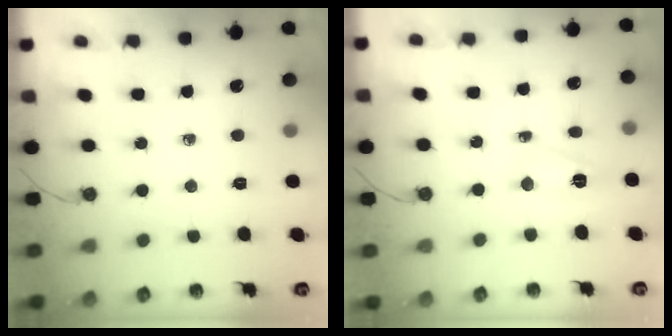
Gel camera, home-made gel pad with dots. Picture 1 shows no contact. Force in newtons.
{"total": 4.9, "press": 4.9, "slide": 0.5}